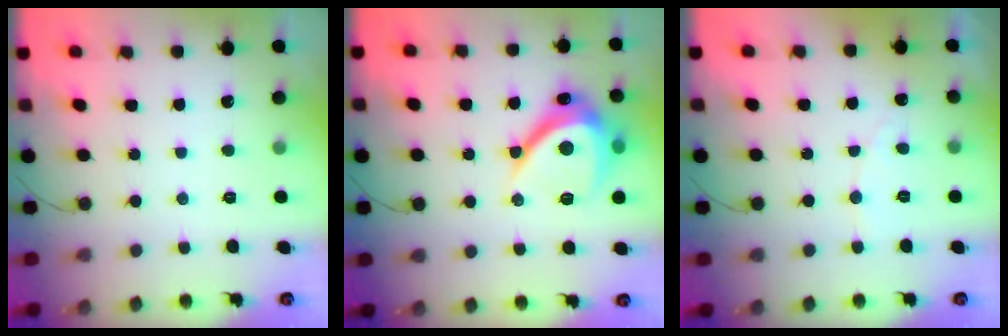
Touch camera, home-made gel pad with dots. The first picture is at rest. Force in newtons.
{"total": 13.4, "press": 13.3, "slide": 1.0}
{"total": 3.8, "press": 3.8, "slide": 0.3}